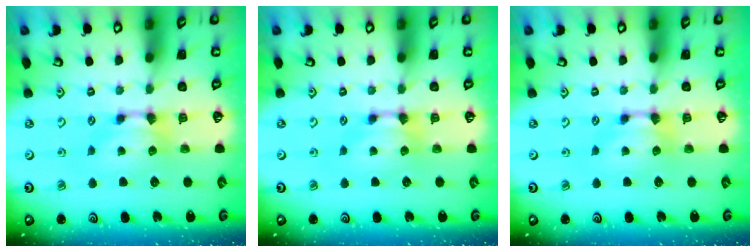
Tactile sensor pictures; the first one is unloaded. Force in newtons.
{"total": 0.0}
{"total": 0.0}